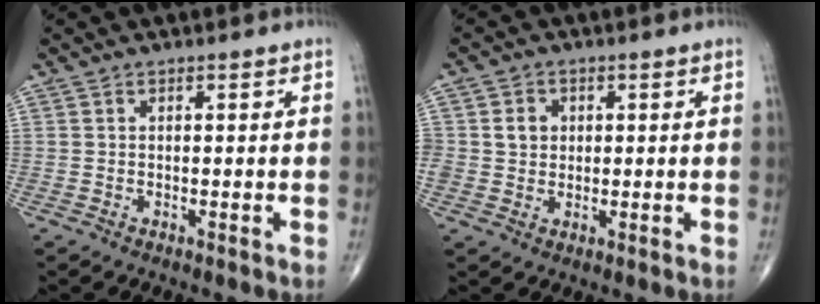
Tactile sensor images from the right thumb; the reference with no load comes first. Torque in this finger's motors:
{"motor_torque": [0.19, 0.20, 0.47, 0.26, 0.33]}